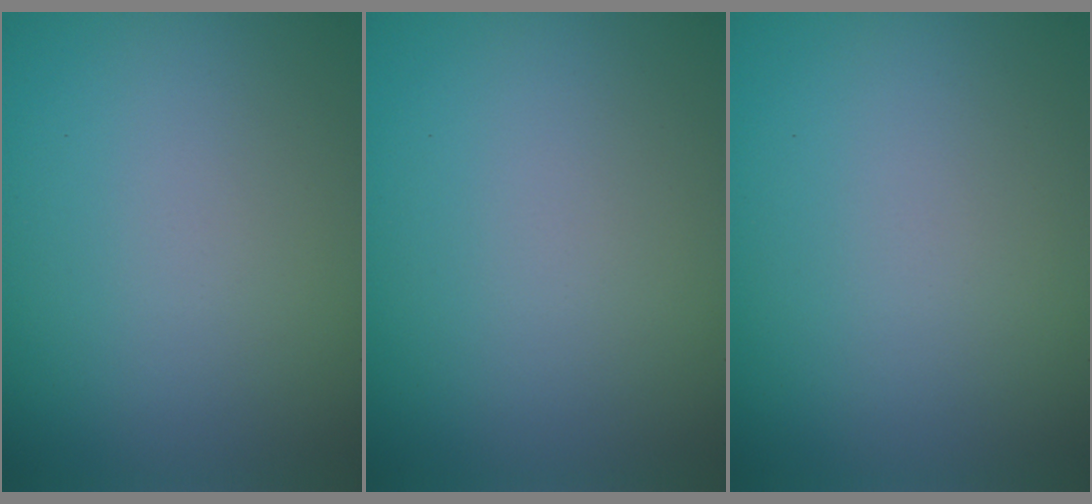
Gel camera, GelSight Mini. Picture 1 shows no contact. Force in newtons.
{"total": 0.0}
{"total": 0.0}